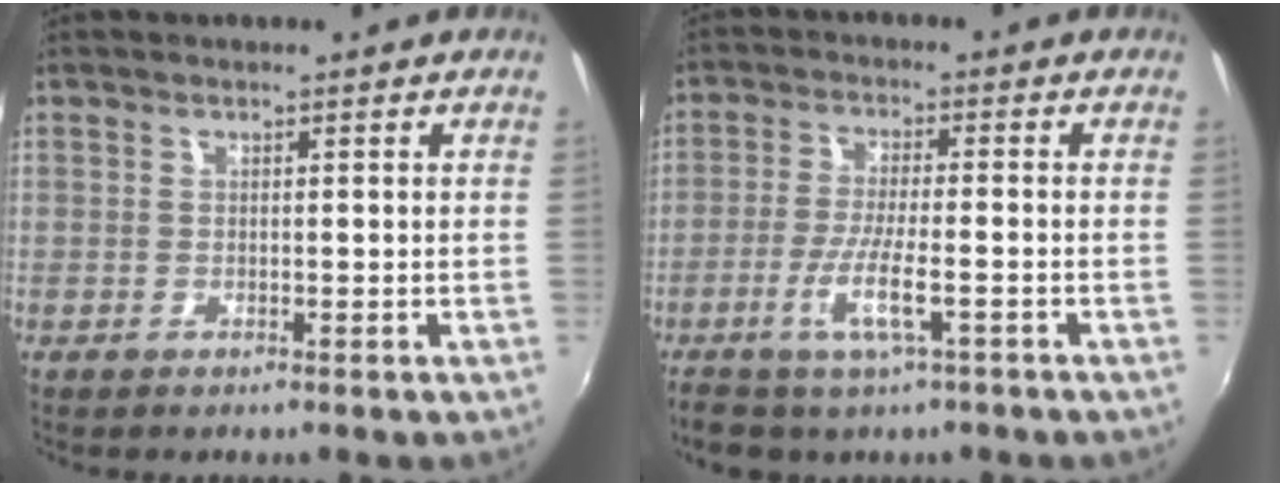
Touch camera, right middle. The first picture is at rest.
{"total": 6.9, "force": [-3.6, 1.4, 5.8], "torque": [-0.124, -0.009, -0.065]}